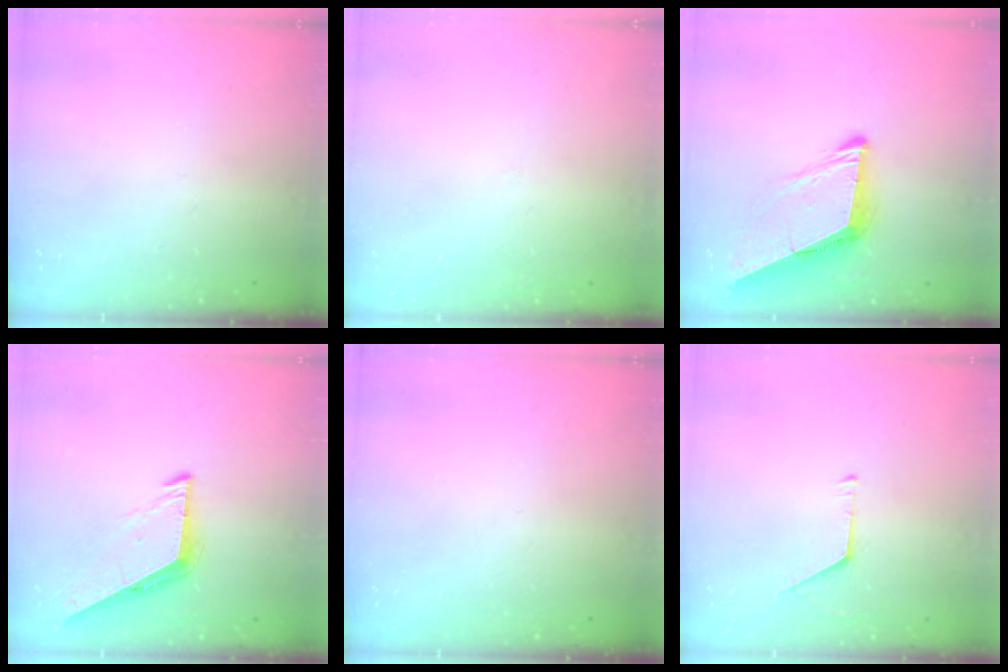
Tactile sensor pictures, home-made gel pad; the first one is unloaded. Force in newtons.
{"total": 1.4, "press": 1.4, "slide": 0.1}
{"total": 9.1, "press": 9.0, "slide": 1.3}
{"total": 8.4, "press": 8.4, "slide": 0.9}
{"total": 0.0}
{"total": 5.2, "press": 5.1, "slide": 0.4}